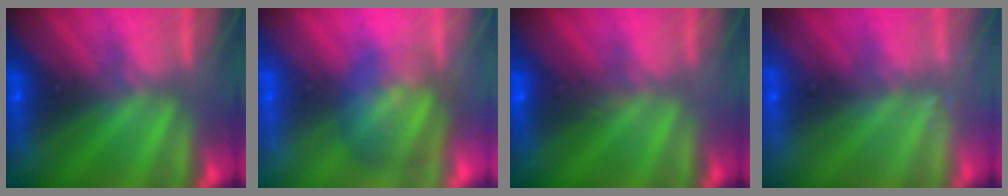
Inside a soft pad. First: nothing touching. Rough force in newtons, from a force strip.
{"total": 3.2}
{"total": 2.9}
{"total": 2.4}